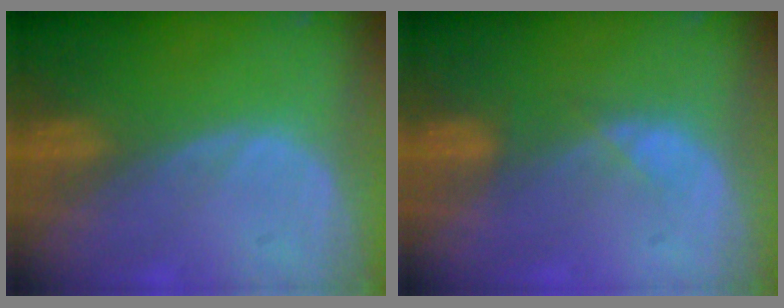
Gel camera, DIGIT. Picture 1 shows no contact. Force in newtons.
{"total": 1.9, "press": 1.7, "slide": 0.9}